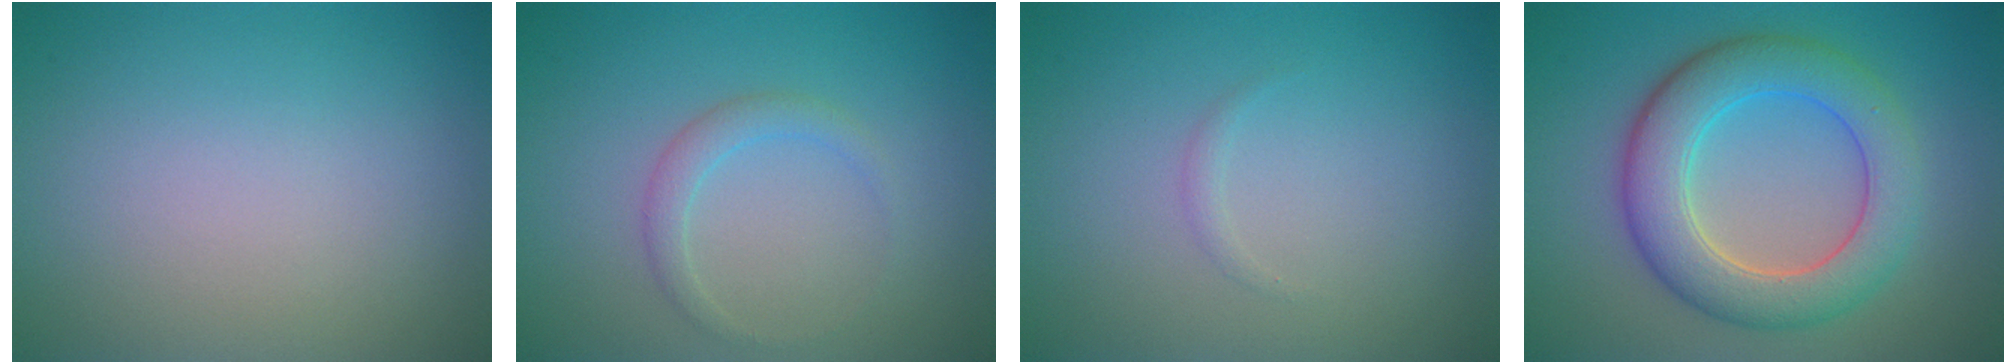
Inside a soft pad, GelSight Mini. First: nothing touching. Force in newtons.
{"total": 1.5, "press": 1.5, "slide": 0.1}
{"total": 0.5, "press": 0.5, "slide": 0.0}
{"total": 7.1, "press": 7.1, "slide": 0.3}